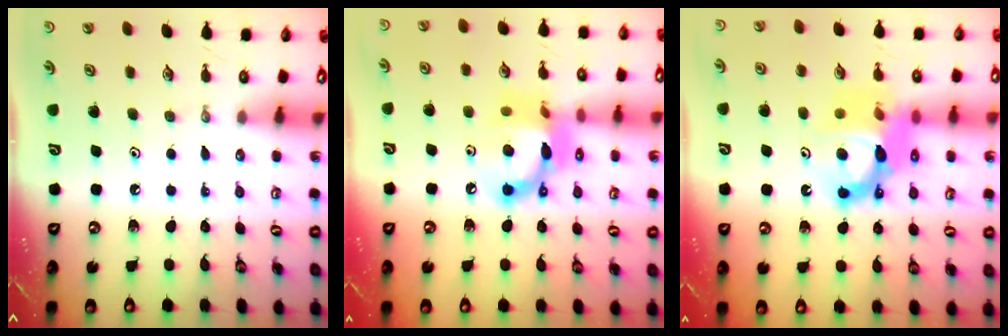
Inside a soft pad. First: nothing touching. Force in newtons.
{"total": 13.4, "press": 13.4, "slide": 1.0}
{"total": 13.3, "press": 13.2, "slide": 1.6}